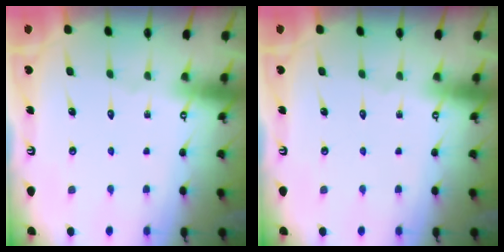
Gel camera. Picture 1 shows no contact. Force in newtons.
{"total": 0.0}